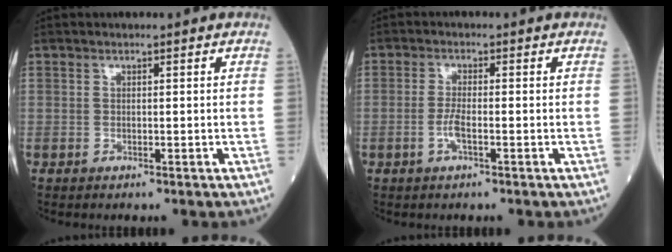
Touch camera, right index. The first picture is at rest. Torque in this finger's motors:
{"motor_torque": [-0.12, -0.07, 0.01, 0.03]}